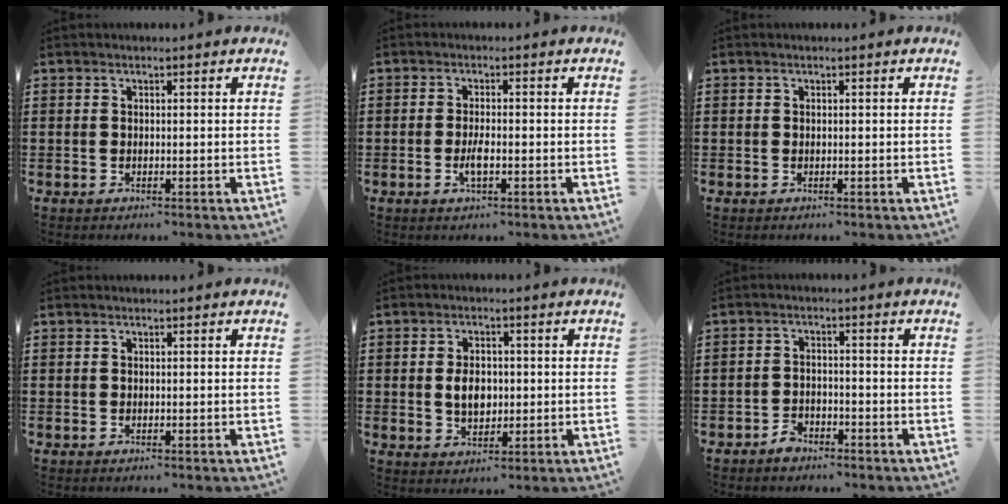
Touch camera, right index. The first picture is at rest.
{"total": 2.7, "force": [-0.8, 0.7, 2.4], "torque": [-0.051, -0.001, -0.016]}
{"total": 0.0}
{"total": 0.0}
{"total": 4.4, "force": [-0.1, 2.8, 3.4], "torque": [-0.056, -0.001, -0.006]}
{"total": 2.5, "force": [-2.1, 1.2, 0.6], "torque": [-0.015, 0.006, -0.043]}